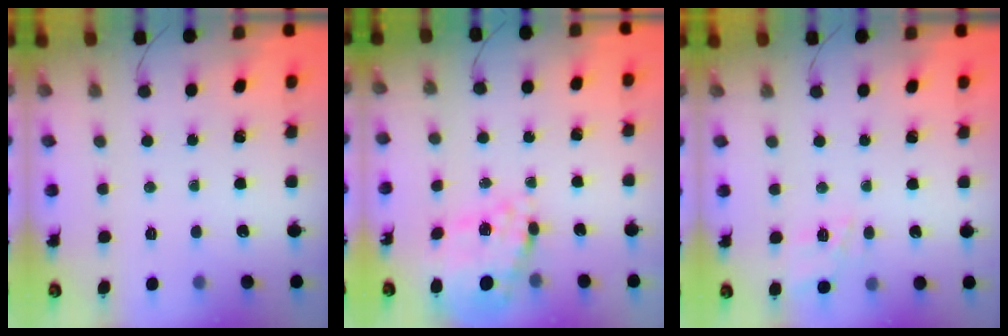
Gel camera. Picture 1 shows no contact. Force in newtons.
{"total": 17.7, "press": 17.3, "slide": 3.8}
{"total": 11.4, "press": 11.4, "slide": 1.1}